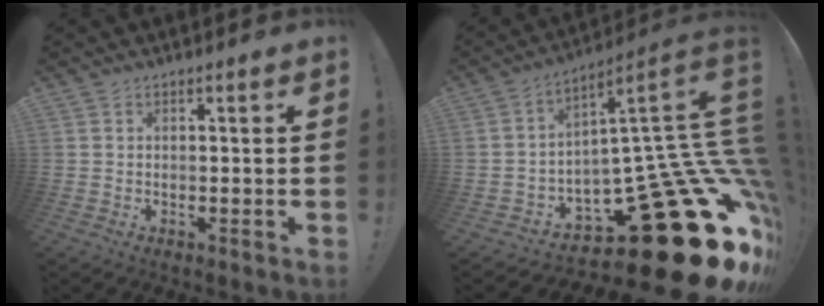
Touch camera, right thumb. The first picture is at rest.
{"total": 30.8, "force": [-14.6, 10.7, 24.9], "torque": [-0.275, 0.019, -0.202]}